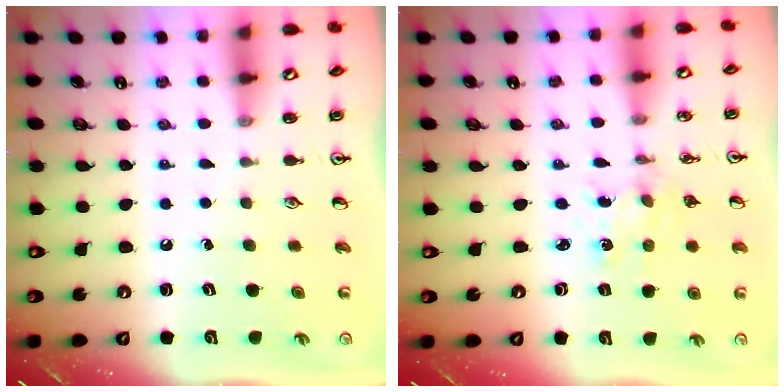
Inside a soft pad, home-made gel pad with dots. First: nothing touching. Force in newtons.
{"total": 1.0, "press": 0.9, "slide": 0.1}